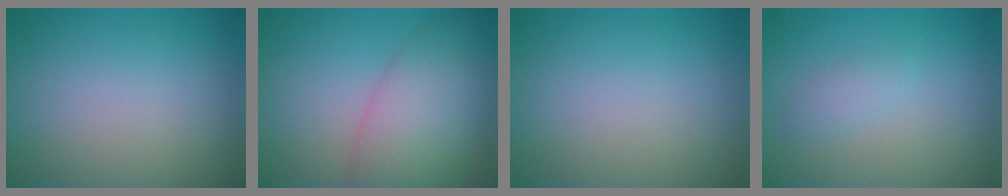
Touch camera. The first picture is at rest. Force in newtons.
{"total": 7.2, "press": 7.2, "slide": 0.3}
{"total": 0.0}
{"total": 1.2, "press": 1.2, "slide": 0.1}